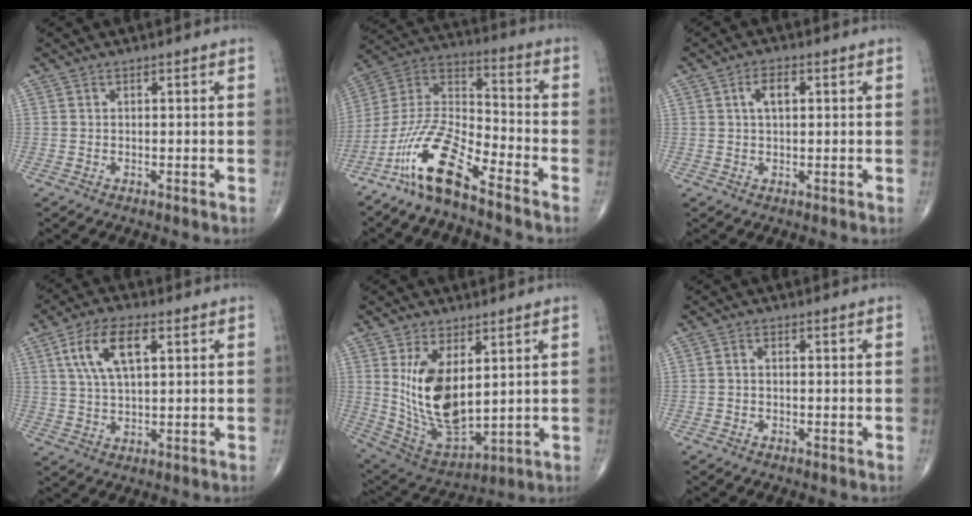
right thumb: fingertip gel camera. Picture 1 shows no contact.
{"total": 14.4, "force": [-10.1, 3.6, 9.7], "torque": [-0.195, 0.070, -0.201]}
{"total": 4.0, "force": [1.1, 2.0, 3.2], "torque": [-0.057, 0.004, 0.018]}
{"total": 10.4, "force": [3.7, 4.6, 8.5], "torque": [-0.164, 0.003, 0.070]}
{"total": 15.5, "force": [3.5, 8.0, 12.8], "torque": [-0.224, -0.024, 0.091]}
{"total": 1.1, "force": [-0.3, 0.7, 0.8], "torque": [-0.012, 0.004, -0.007]}